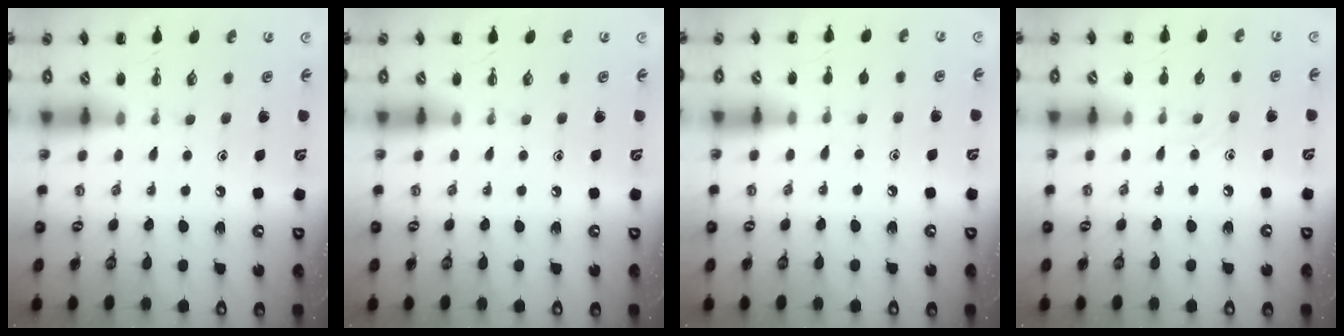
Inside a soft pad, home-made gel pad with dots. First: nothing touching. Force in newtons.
{"total": 0.0}
{"total": 3.4, "press": 3.1, "slide": 1.2}
{"total": 2.0, "press": 2.0, "slide": 0.6}